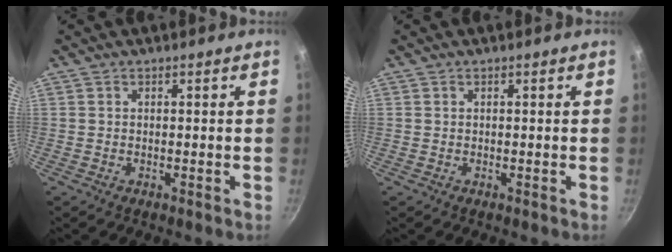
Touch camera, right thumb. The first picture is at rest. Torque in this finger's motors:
{"motor_torque": [-0.19, -0.19, 0.05, -0.05, 0.01]}